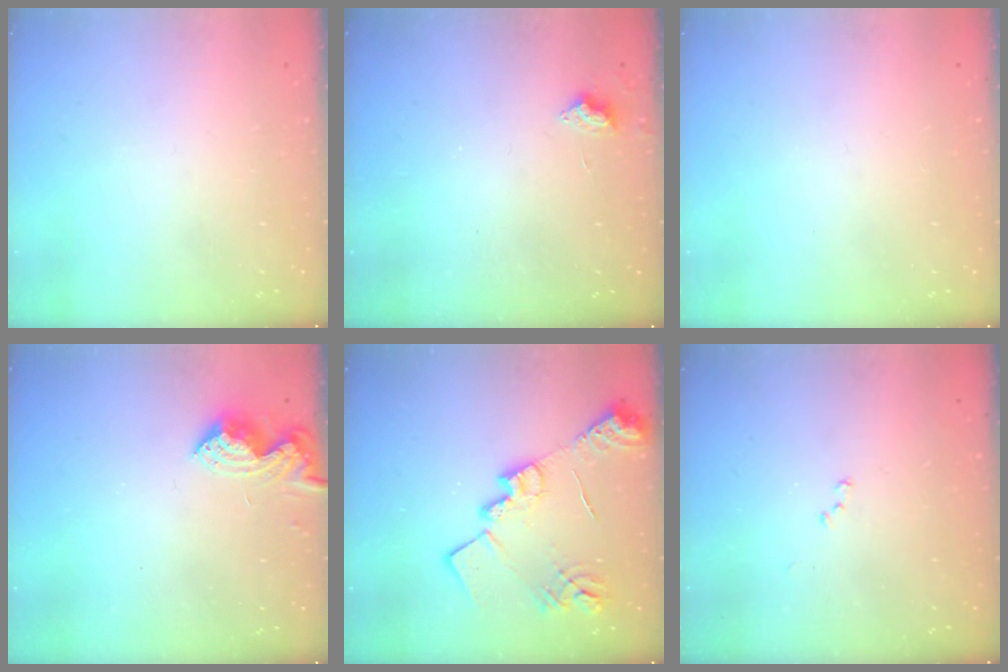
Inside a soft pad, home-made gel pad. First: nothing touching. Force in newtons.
{"total": 7.2, "press": 7.2, "slide": 0.9}
{"total": 0.0}
{"total": 8.3, "press": 8.3, "slide": 0.2}
{"total": 16.9, "press": 16.9, "slide": 1.4}
{"total": 8.1, "press": 8.0, "slide": 1.1}